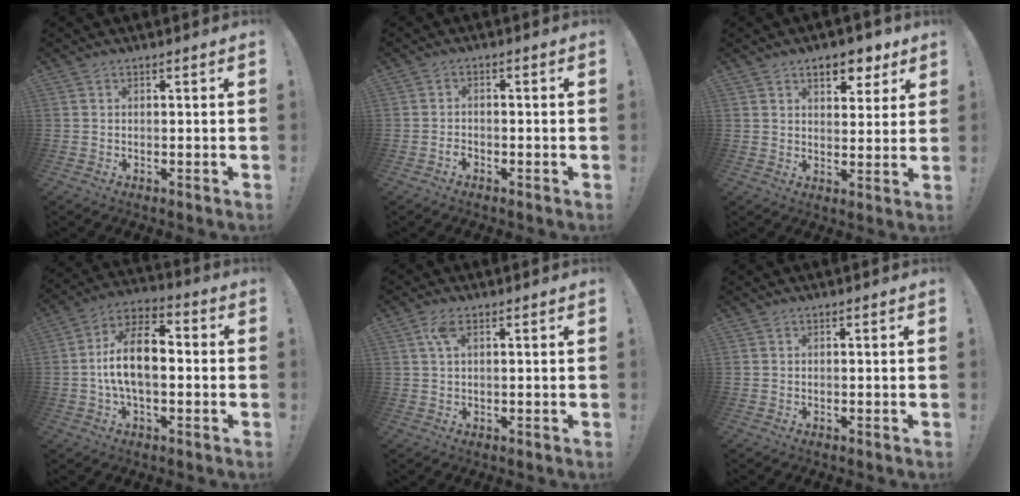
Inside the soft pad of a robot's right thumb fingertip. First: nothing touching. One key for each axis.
{"total": 1.8, "fx": -1.5, "fy": 0.7, "fz": 0.7, "tx": -0.008, "ty": 0.003, "tz": -0.028}
{"total": 8.5, "fx": 5.2, "fy": 4.5, "fz": 5.0, "tx": -0.053, "ty": -0.026, "tz": 0.087}
{"total": 13.3, "fx": -1.3, "fy": 7.2, "fz": 11.1, "tx": -0.188, "ty": 0.007, "tz": -0.026}
{"total": 3.6, "fx": 1.3, "fy": 1.4, "fz": 3.0, "tx": -0.062, "ty": 0.004, "tz": 0.022}
{"total": 0.0}